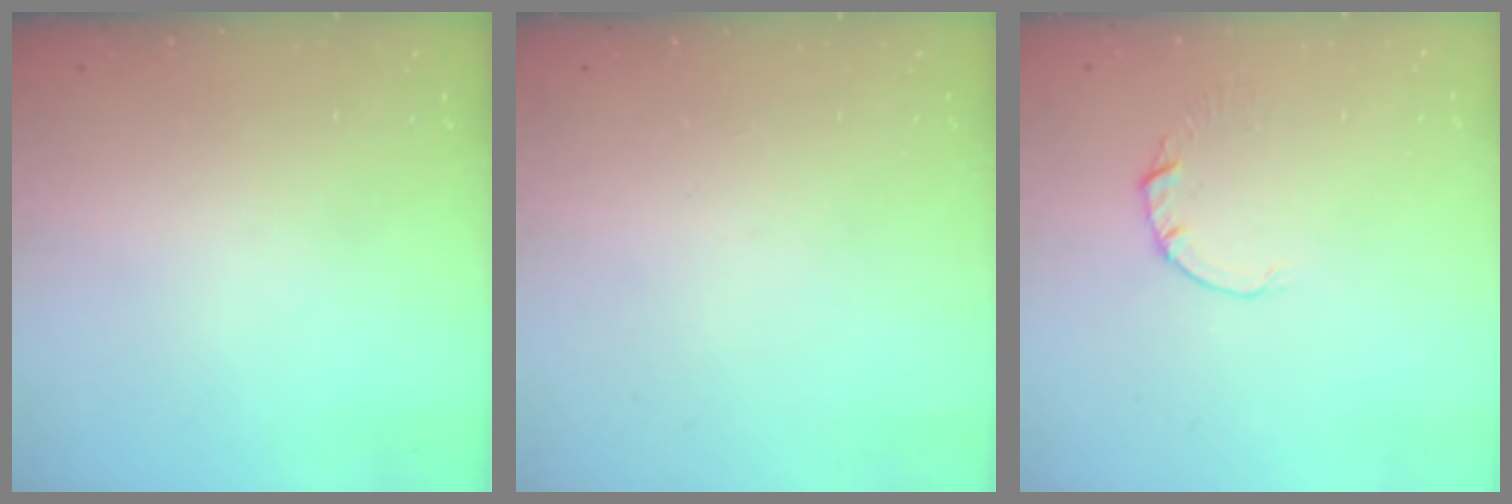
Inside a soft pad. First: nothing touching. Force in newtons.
{"total": 0.0}
{"total": 0.5, "press": 0.5, "slide": 0.1}